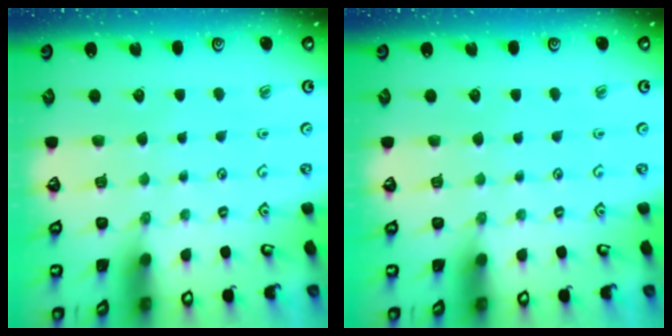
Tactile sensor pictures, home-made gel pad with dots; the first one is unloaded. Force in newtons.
{"total": 0.0}